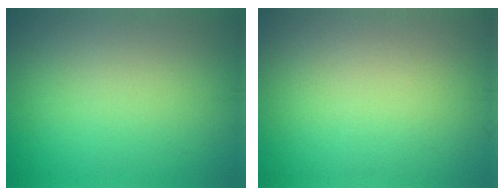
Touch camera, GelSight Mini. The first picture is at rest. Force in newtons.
{"total": 0.0}